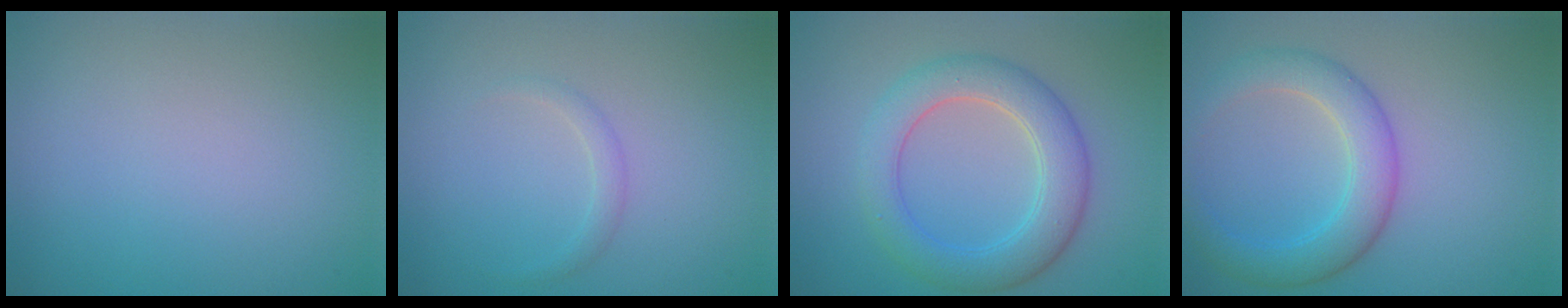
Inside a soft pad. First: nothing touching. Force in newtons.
{"total": 1.0, "press": 1.0, "slide": 0.0}
{"total": 5.4, "press": 5.4, "slide": 0.3}
{"total": 4.5, "press": 4.5, "slide": 0.1}